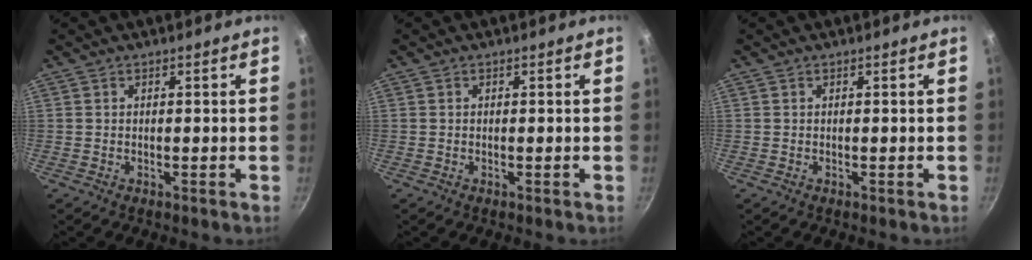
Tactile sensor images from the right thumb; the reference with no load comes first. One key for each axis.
{"total": 0.0}
{"total": 0.0}